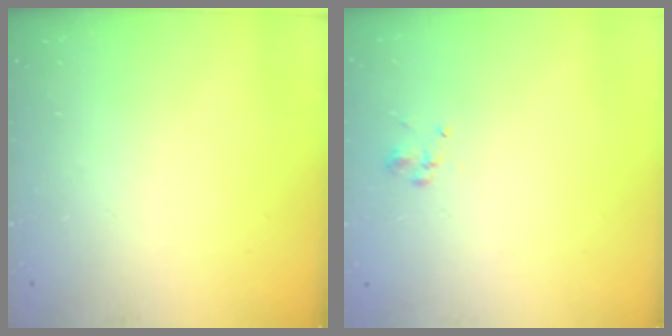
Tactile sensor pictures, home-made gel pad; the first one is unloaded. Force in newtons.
{"total": 1.0, "press": 0.8, "slide": 0.6}